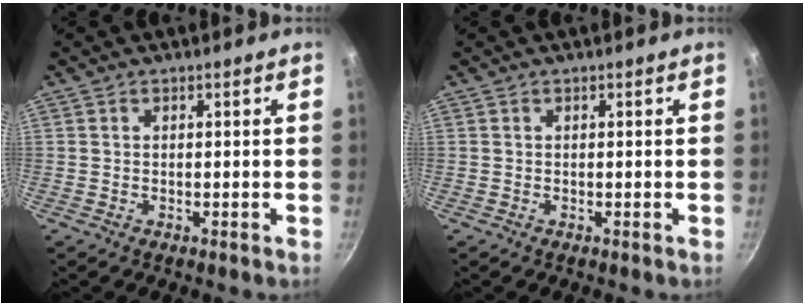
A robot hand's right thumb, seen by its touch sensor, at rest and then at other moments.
{"total": 0.0}